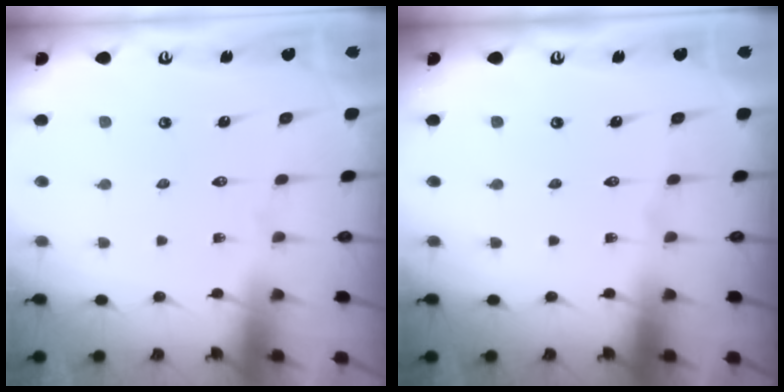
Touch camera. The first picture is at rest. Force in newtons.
{"total": 0.0}